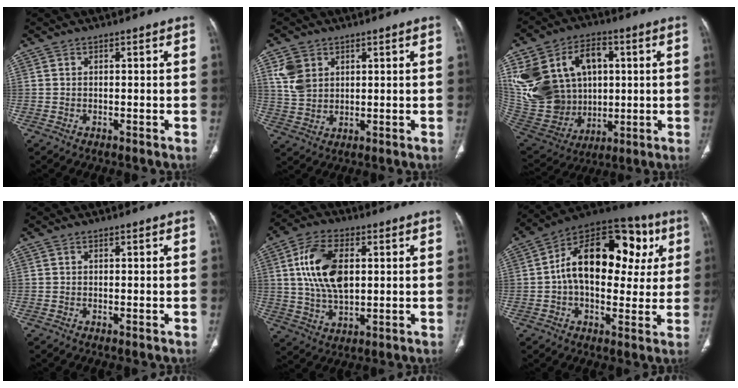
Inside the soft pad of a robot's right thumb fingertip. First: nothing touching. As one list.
[{"total": 6.4, "force": [2.6, 4.8, 3.4], "torque": [-0.055, -0.008, 0.061]}, {"total": 27.2, "force": [5.7, 20.6, 16.8], "torque": [-0.341, 0.030, 0.133]}, {"total": 0.0}, {"total": 13.5, "force": [2.6, 7.7, 10.8], "torque": [-0.200, 0.000, 0.051]}, {"total": 22.8, "force": [4.1, 13.7, 17.8], "torque": [-0.232, 0.027, 0.051]}]